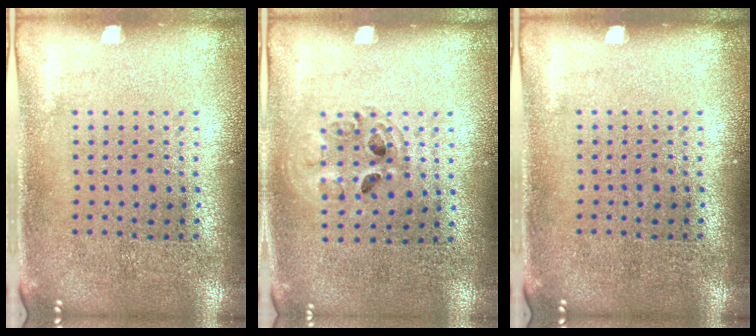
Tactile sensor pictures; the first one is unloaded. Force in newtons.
{"total": 1.0, "press": 1.0, "slide": 0.2}
{"total": 0.0}